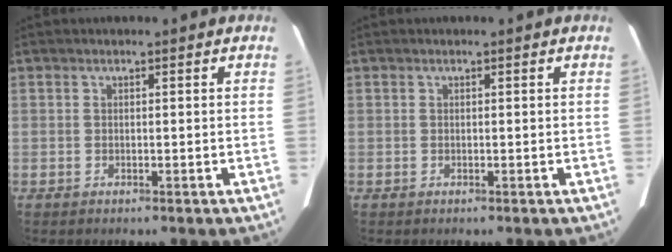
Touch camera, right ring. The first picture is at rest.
{"total": 0.0}